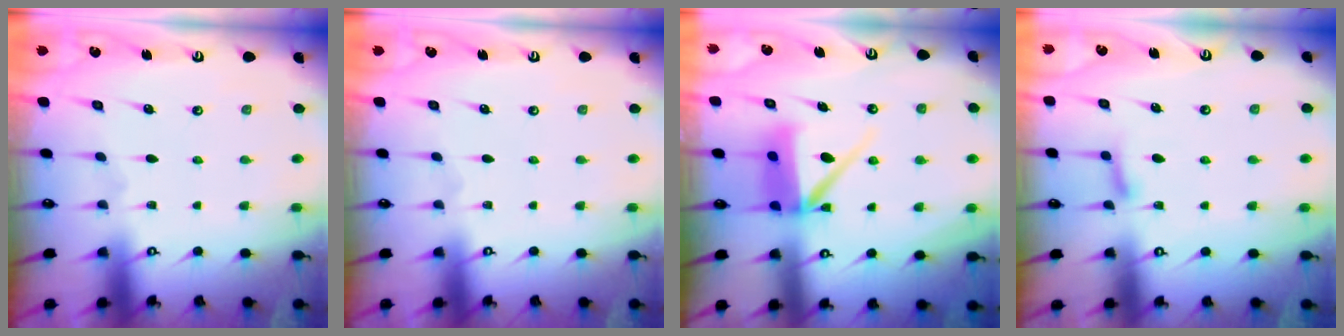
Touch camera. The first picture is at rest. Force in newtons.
{"total": 0.0}
{"total": 10.6, "press": 10.6, "slide": 1.2}
{"total": 8.4, "press": 8.4, "slide": 0.8}